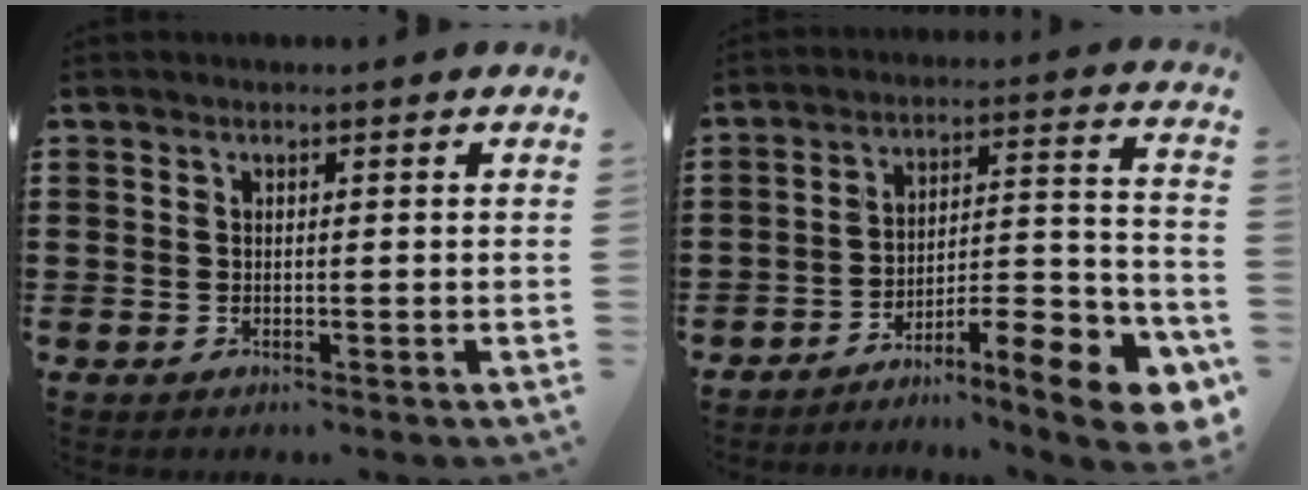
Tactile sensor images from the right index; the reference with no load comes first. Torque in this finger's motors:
{"motor_torque": [0.09, -0.15, 0.24, -0.01]}